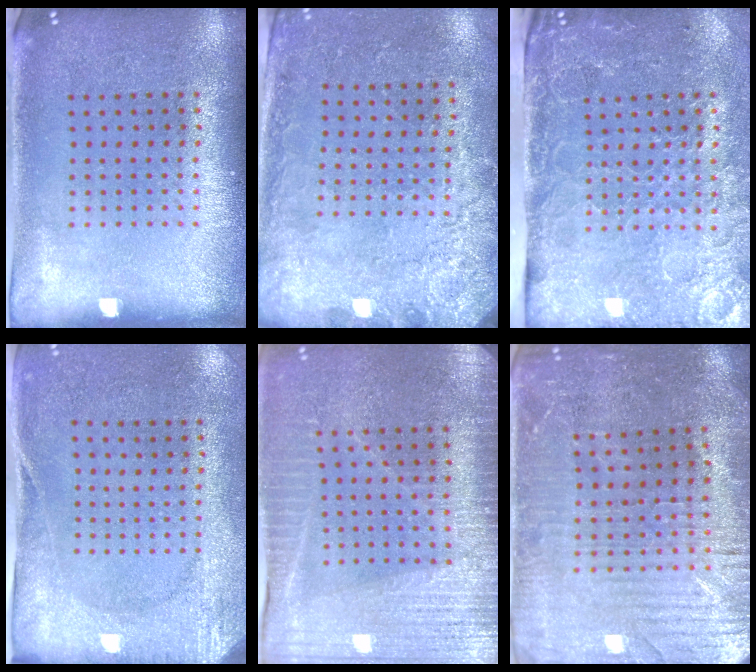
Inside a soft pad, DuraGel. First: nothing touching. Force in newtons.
{"total": 2.7, "press": 2.2, "slide": 1.5}
{"total": 4.4, "press": 3.6, "slide": 2.5}
{"total": 2.7, "press": 2.1, "slide": 1.7}
{"total": 3.5, "press": 3.3, "slide": 1.3}
{"total": 2.7, "press": 2.6, "slide": 0.6}